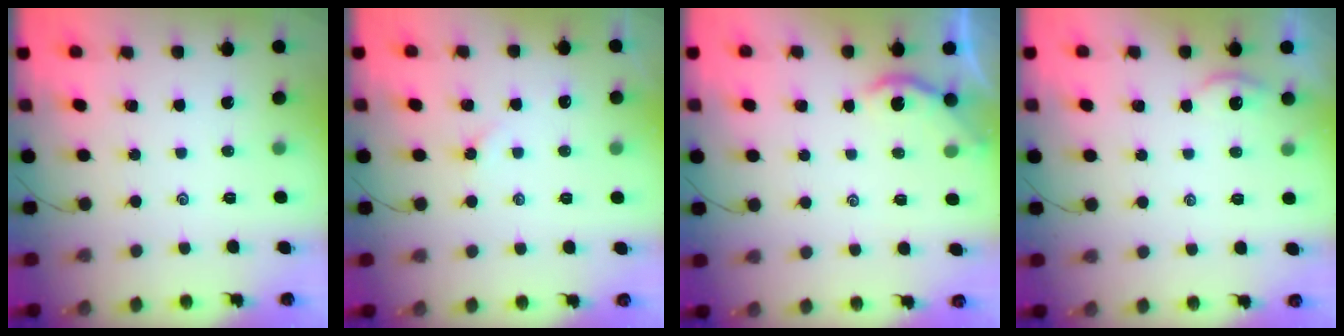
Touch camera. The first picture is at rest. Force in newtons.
{"total": 2.6, "press": 2.5, "slide": 0.5}
{"total": 1.8, "press": 1.8, "slide": 0.1}
{"total": 2.2, "press": 2.2, "slide": 0.3}